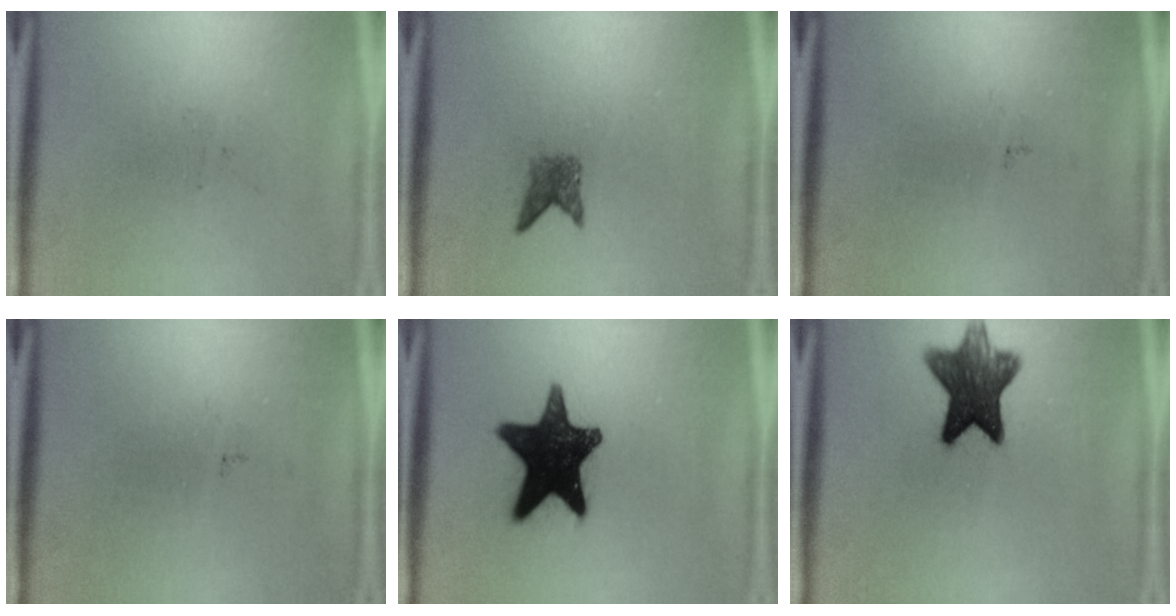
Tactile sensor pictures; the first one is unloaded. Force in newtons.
{"total": 2.1}
{"total": 0.0}
{"total": 0.0}
{"total": 16.8}
{"total": 10.2}